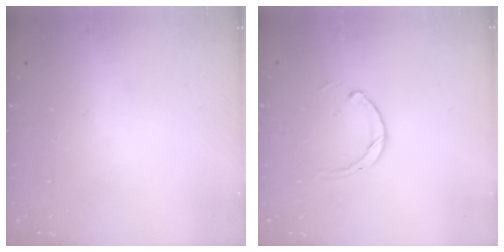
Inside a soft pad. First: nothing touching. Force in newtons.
{"total": 2.3, "press": 2.3, "slide": 0.3}